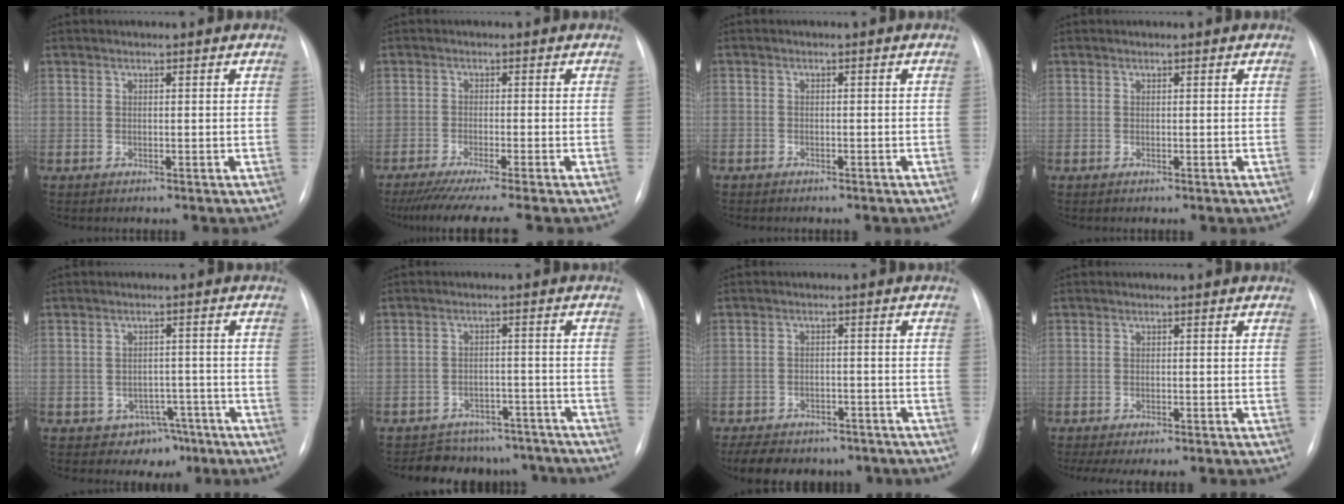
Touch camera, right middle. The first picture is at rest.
{"total": 9.7, "force": [-8.1, -1.3, 5.1], "torque": [-0.059, -0.032, -0.126]}
{"total": 1.9, "force": [-1.5, 1.1, 0.6], "torque": [-0.012, 0.001, -0.015]}
{"total": 0.0}
{"total": 4.7, "force": [-2.9, 3.6, 0.8], "torque": [0.004, 0.015, -0.031]}
{"total": 10.9, "force": [-9.8, 4.6, 0.6], "torque": [0.006, 0.028, -0.116]}
{"total": 13.0, "force": [-10.3, 6.1, 5.1], "torque": [-0.099, 0.002, -0.129]}
{"total": 6.8, "force": [-5.5, 1.9, 3.5], "torque": [-0.046, 0.000, -0.072]}